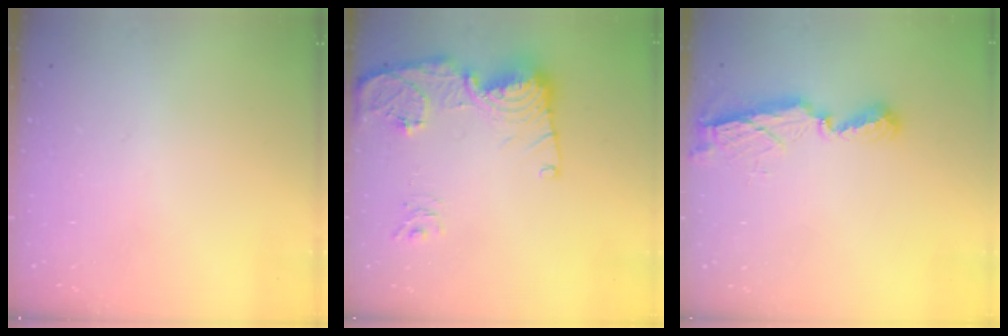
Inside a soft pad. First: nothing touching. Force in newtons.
{"total": 17.1, "press": 17.0, "slide": 1.9}
{"total": 7.5, "press": 7.5, "slide": 0.5}